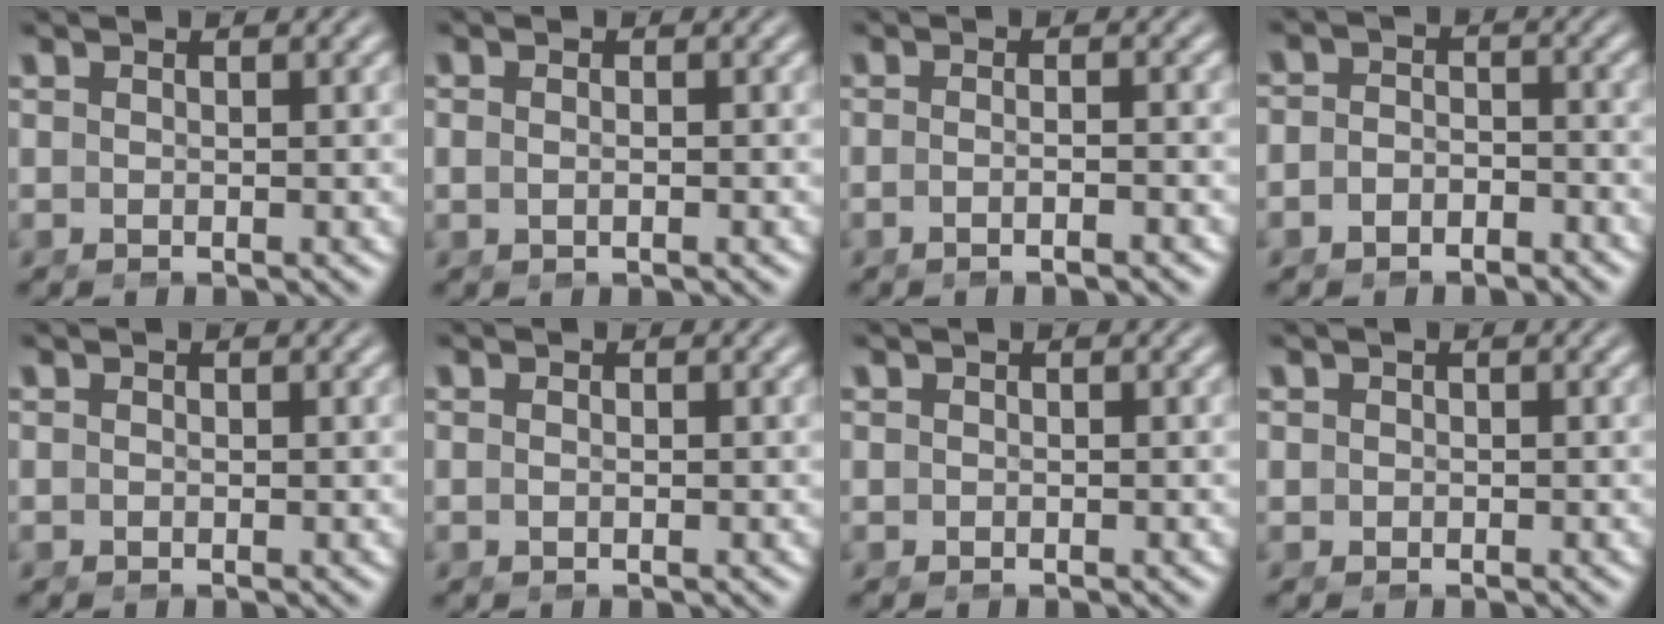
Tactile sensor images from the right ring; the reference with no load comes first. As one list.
[{"total": 1.0, "force": [-0.3, 0.2, 1.0], "torque": [-0.020, -0.003, -0.004]}, {"total": 2.3, "force": [-1.6, -0.5, 1.6], "torque": [-0.028, 0.001, -0.030]}, {"total": 3.1, "force": [-2.5, 1.7, 0.4], "torque": [-0.012, -0.014, -0.041]}, {"total": 0.0}, {"total": 0.6, "force": [-0.3, -0.2, 0.4], "torque": [-0.006, -0.004, -0.005]}, {"total": 0.0}, {"total": 1.0, "force": [0.0, 1.0, 0.2], "torque": [-0.012, -0.006, 0.002]}]